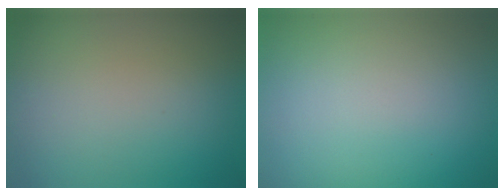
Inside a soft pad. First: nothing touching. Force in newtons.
{"total": 0.0}